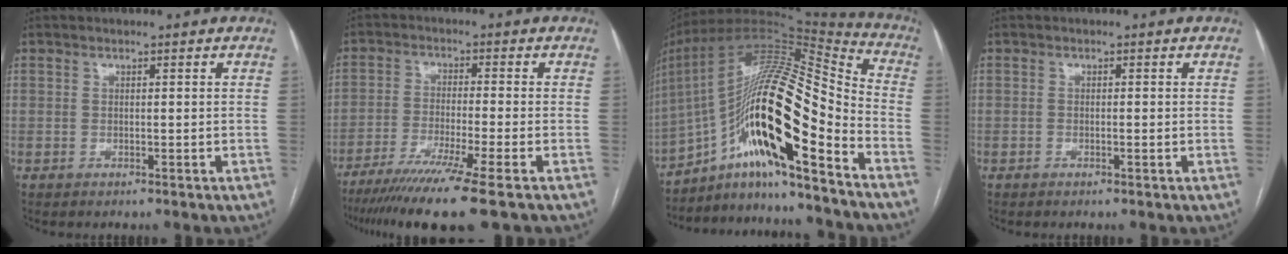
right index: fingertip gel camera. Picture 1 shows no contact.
{"total": 12.7, "force": [-9.3, -1.5, 8.5], "torque": [-0.143, -0.038, -0.150]}
{"total": 23.7, "force": [-11.0, 3.8, 20.6], "torque": [-0.367, 0.010, -0.190]}
{"total": 0.5, "force": [-0.2, 0.1, 0.5], "torque": [-0.009, 0.000, -0.003]}